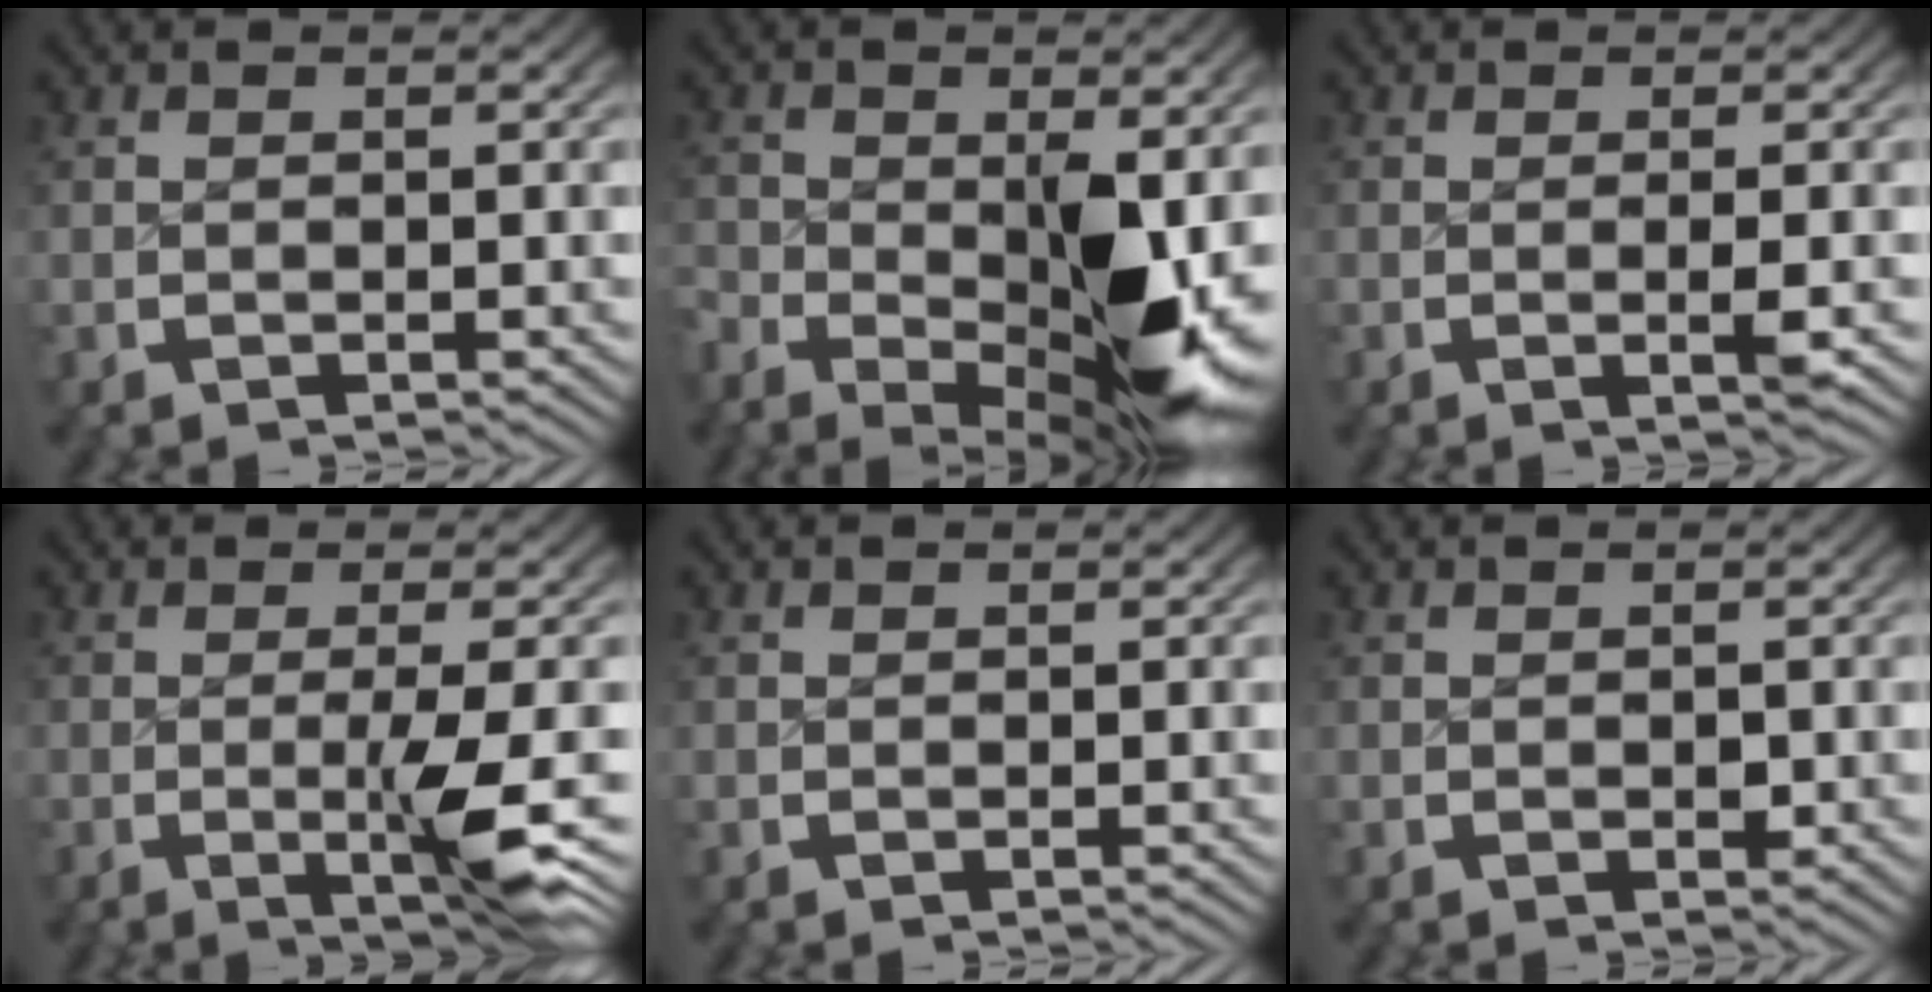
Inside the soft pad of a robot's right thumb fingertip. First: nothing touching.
{"total": 10.6, "force": [-2.6, 5.2, 8.9], "torque": [-0.141, -0.046, -0.024]}
{"total": 1.7, "force": [-0.3, 0.4, 1.7], "torque": [-0.027, 0.003, -0.008]}
{"total": 6.1, "force": [-1.3, 1.4, 5.8], "torque": [-0.095, -0.009, -0.017]}
{"total": 0.0}
{"total": 0.6, "force": [0.0, 0.5, 0.4], "torque": [-0.004, -0.004, 0.002]}